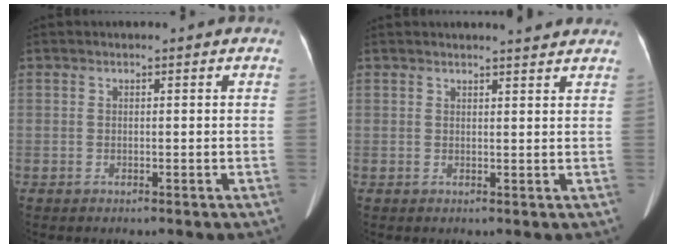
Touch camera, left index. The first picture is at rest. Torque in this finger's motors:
{"motor_torque": [-1.05, 1.09, -0.40, -0.02]}